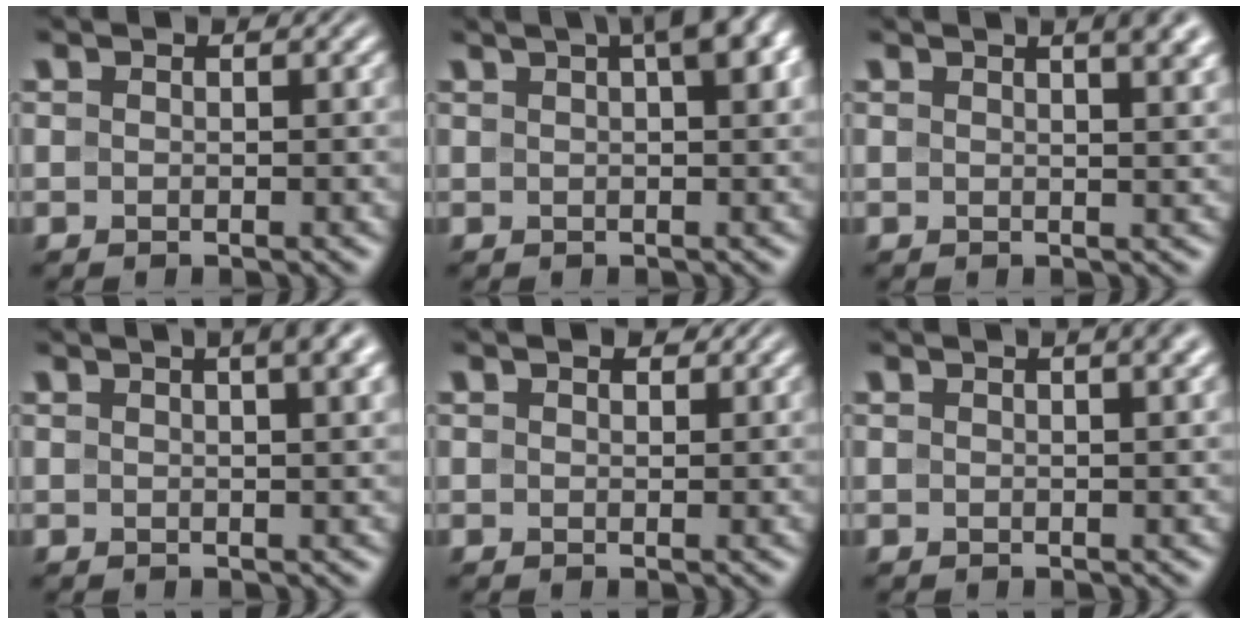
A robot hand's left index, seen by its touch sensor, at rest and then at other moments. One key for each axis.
{"total": 5.4, "fx": 2.5, "fy": 1.5, "fz": 4.6, "tx": -0.048, "ty": 0.023, "tz": 0.032}
{"total": 5.7, "fx": 3.2, "fy": 2.3, "fz": 4.2, "tx": -0.019, "ty": 0.032, "tz": 0.010}
{"total": 6.8, "fx": 3.5, "fy": 2.8, "fz": 5.2, "tx": -0.029, "ty": 0.043, "tz": 0.012}
{"total": 1.2, "fx": 0.9, "fy": 0.6, "fz": 0.5, "tx": -0.011, "ty": 0.002, "tz": 0.014}
{"total": 3.7, "fx": 1.9, "fy": 1.5, "fz": 2.8, "tx": -0.011, "ty": 0.015, "tz": 0.001}